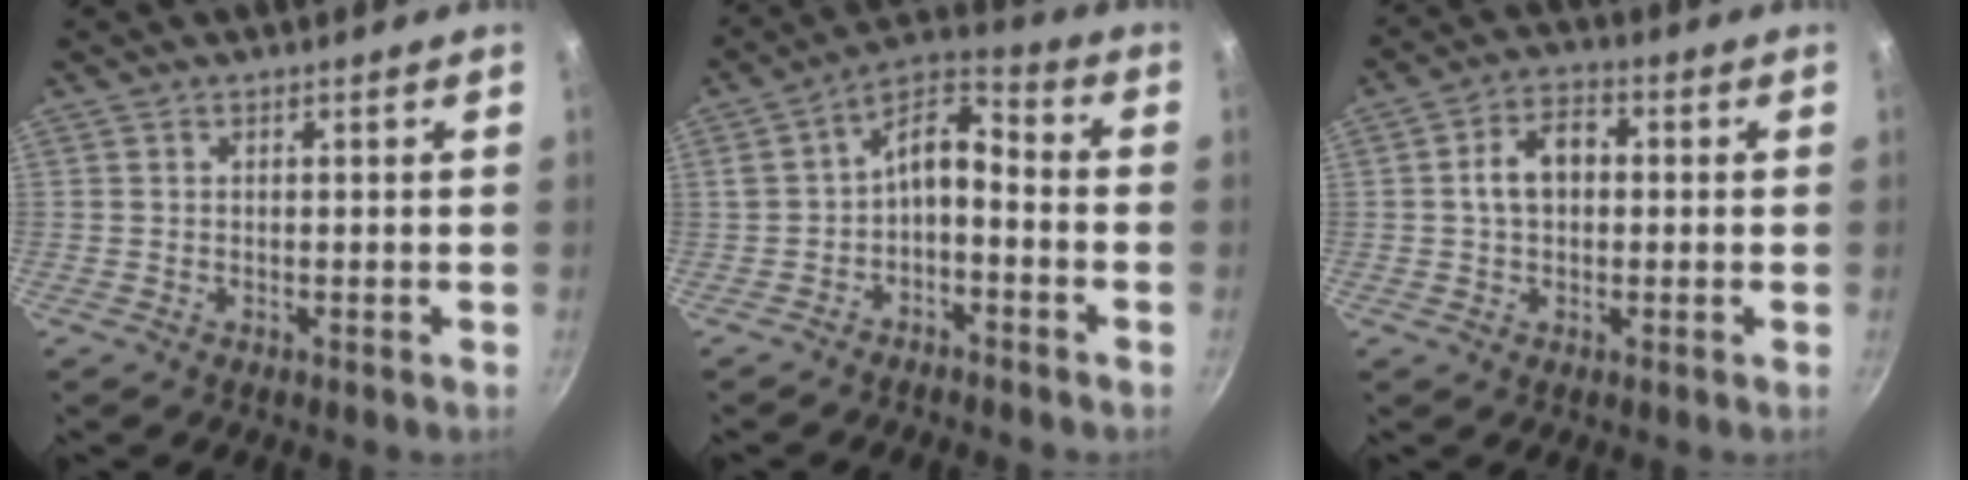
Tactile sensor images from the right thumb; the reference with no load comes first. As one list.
[{"total": 8.5, "force": [-2.6, 4.6, 6.6], "torque": [-0.112, 0.065, -0.048]}, {"total": 7.3, "force": [0.5, 5.1, 5.3], "torque": [-0.069, 0.021, -0.001]}]